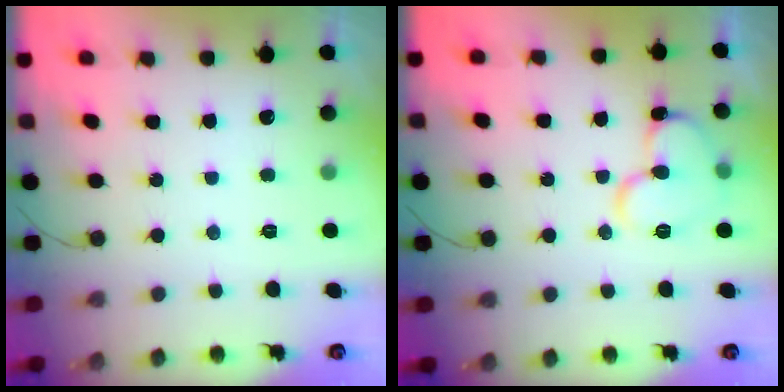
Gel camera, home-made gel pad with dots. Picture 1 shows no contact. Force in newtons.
{"total": 11.6, "press": 11.5, "slide": 1.6}